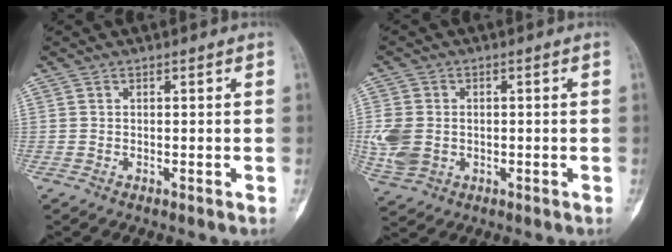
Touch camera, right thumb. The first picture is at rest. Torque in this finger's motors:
{"motor_torque": [0.02, 0.12, 0.54, -0.29, 0.10]}